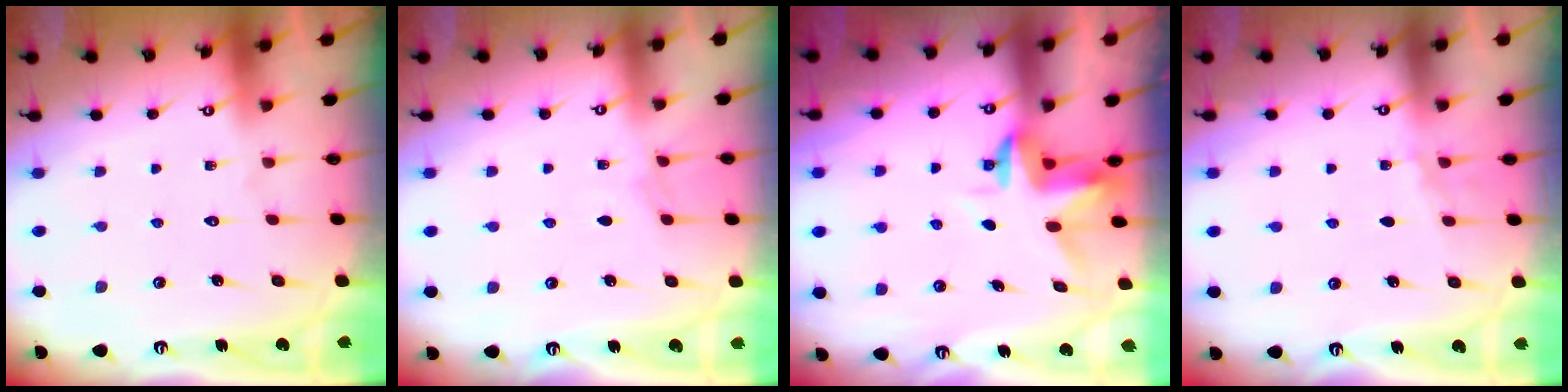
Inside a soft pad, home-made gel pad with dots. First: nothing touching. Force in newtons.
{"total": 1.5, "press": 1.4, "slide": 0.3}
{"total": 3.2, "press": 3.2, "slide": 0.4}
{"total": 2.2, "press": 1.9, "slide": 1.1}